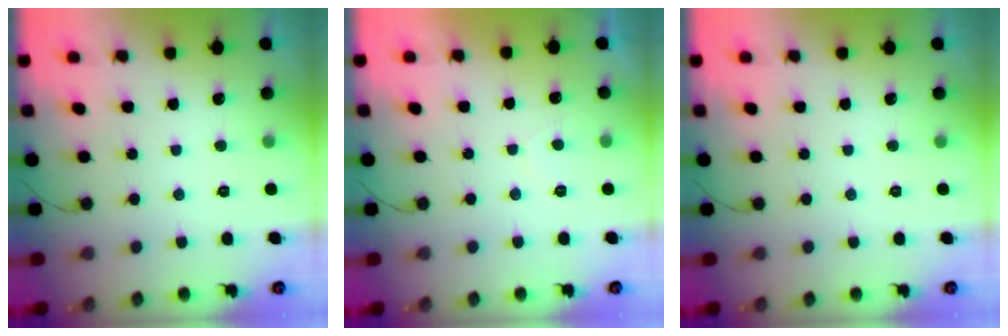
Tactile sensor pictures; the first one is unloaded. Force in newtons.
{"total": 1.7, "press": 1.5, "slide": 0.7}
{"total": 0.0}